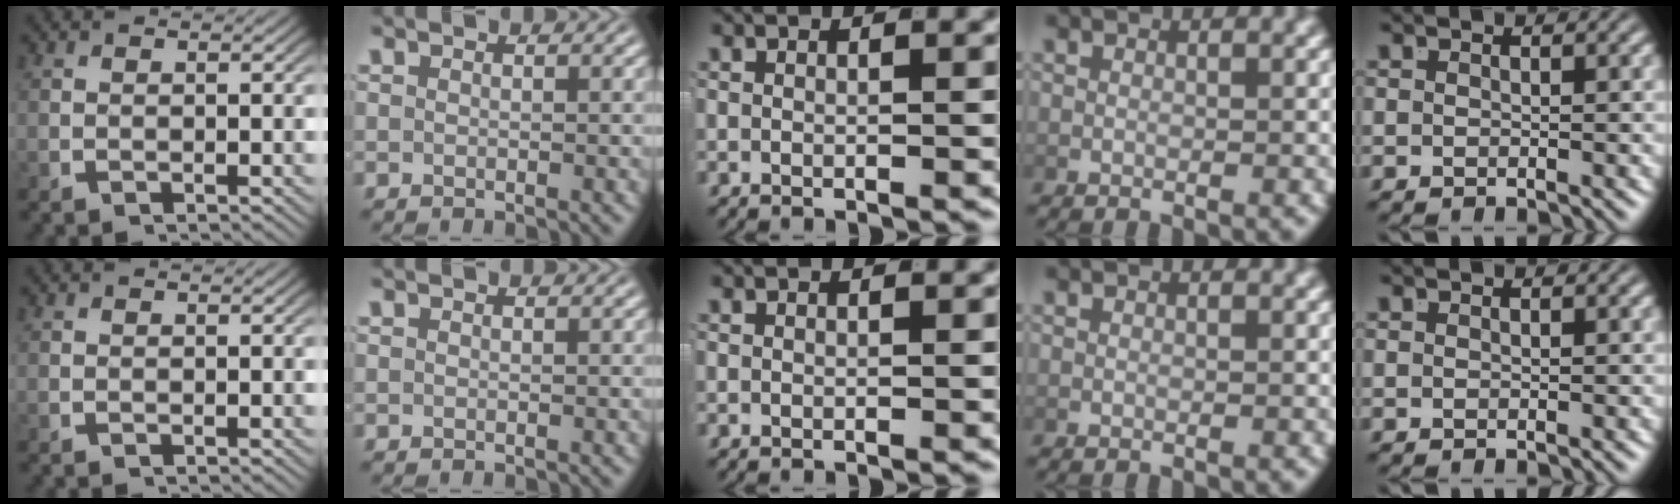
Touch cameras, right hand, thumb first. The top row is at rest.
{}